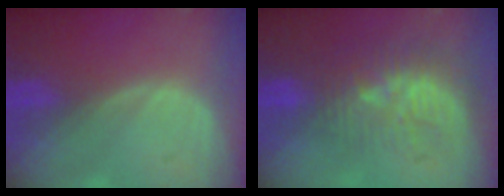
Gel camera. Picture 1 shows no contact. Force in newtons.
{"total": 10.3, "press": 8.9, "slide": 5.2}